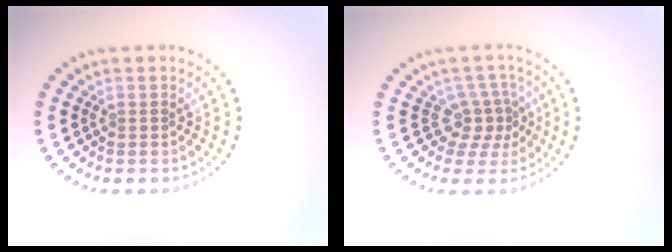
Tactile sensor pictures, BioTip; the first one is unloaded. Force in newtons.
{"total": 2.8, "press": 2.0, "slide": 2.0}